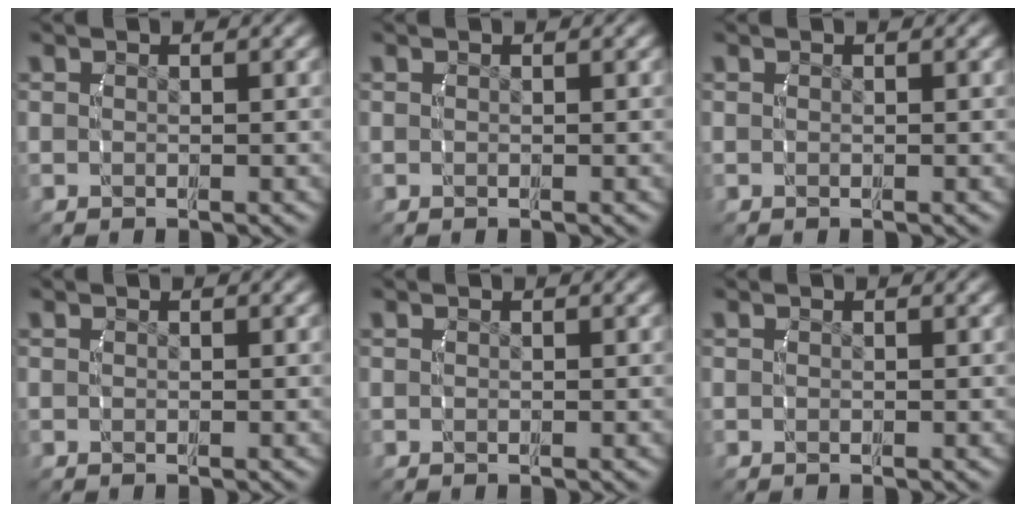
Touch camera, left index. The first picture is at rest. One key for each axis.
{"total": 0.0}
{"total": 0.0}
{"total": 0.0}
{"total": 0.0}
{"total": 0.0}